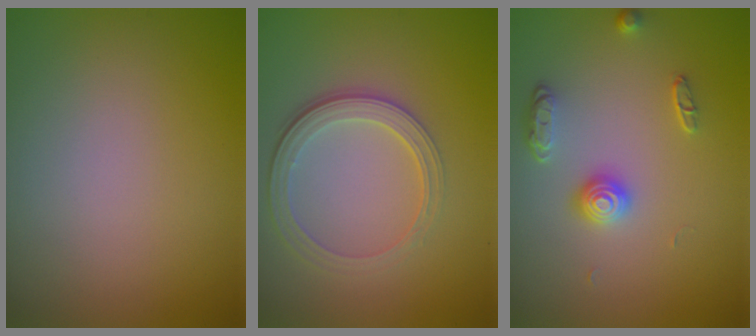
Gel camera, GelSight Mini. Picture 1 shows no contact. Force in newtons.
{"total": 4.0, "press": 2.9, "slide": 2.7}
{"total": 2.3, "press": 1.8, "slide": 1.4}